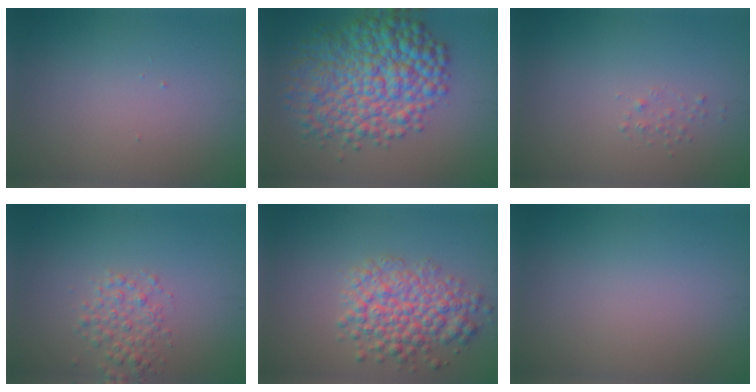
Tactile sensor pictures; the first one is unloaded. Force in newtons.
{"total": 9.5, "press": 9.5, "slide": 0.1}
{"total": 0.6, "press": 0.6, "slide": 0.0}
{"total": 2.4, "press": 2.4, "slide": 0.1}
{"total": 5.3, "press": 5.3, "slide": 0.2}
{"total": 0.0}